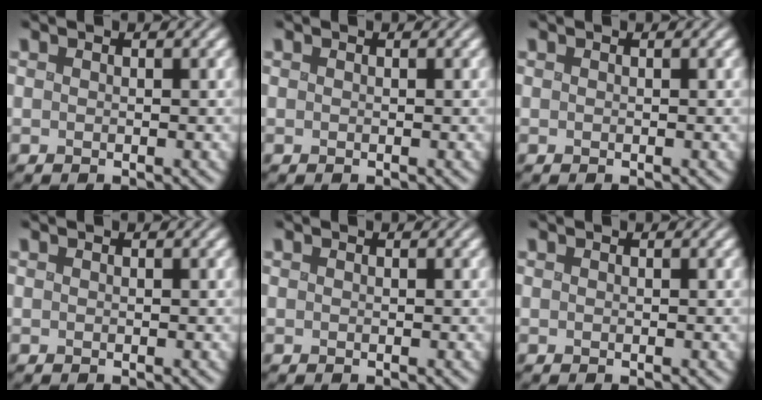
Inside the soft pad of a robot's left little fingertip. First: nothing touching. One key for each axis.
{"total": 0.0}
{"total": 0.0}
{"total": 0.0}
{"total": 0.0}
{"total": 0.0}